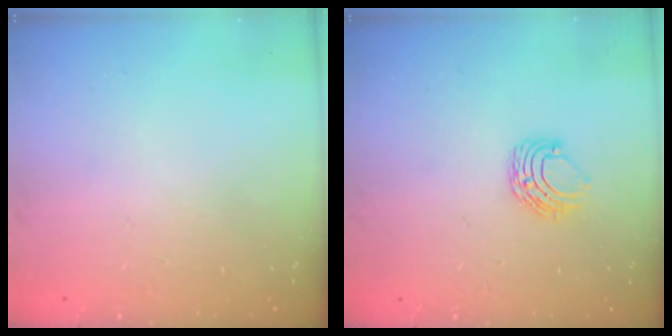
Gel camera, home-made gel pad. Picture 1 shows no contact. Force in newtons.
{"total": 6.3, "press": 6.2, "slide": 0.6}